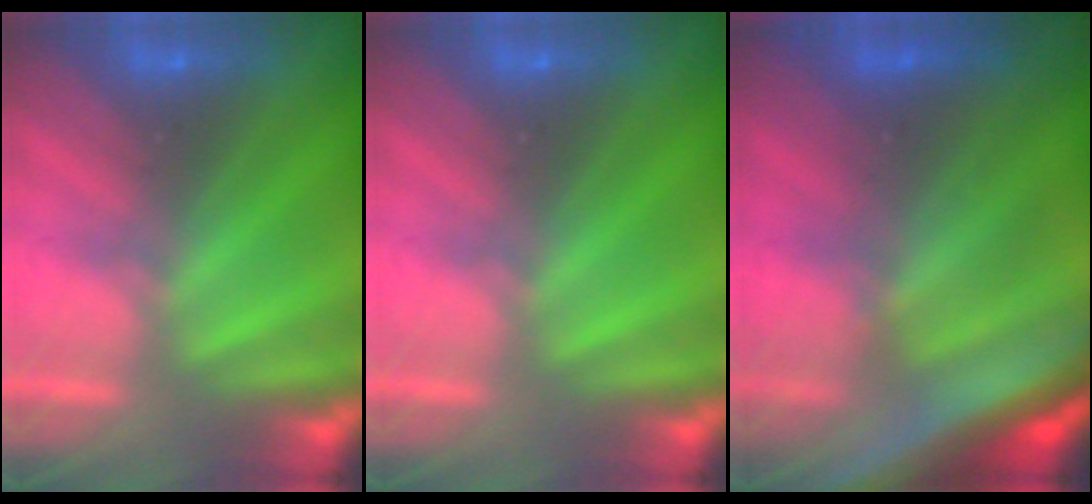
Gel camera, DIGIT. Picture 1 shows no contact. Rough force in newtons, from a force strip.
{"total": 0.0}
{"total": 7.5}